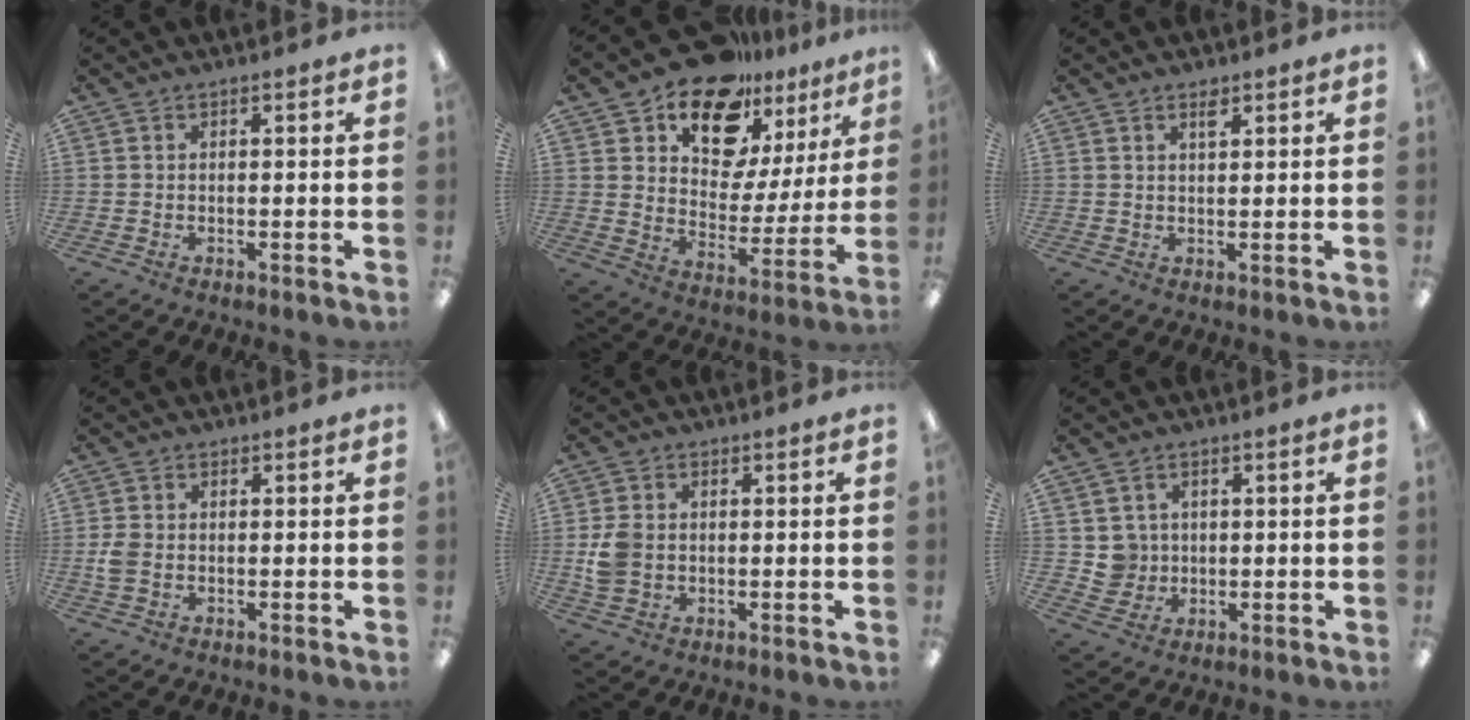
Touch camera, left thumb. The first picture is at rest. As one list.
[{"total": 17.0, "force": [13.5, 8.5, 5.6], "torque": [-0.106, -0.102, 0.245]}, {"total": 2.1, "force": [1.6, 0.7, 1.1], "torque": [-0.018, -0.002, 0.027]}, {"total": 3.3, "force": [-0.4, 2.4, 2.3], "torque": [-0.054, 0.001, -0.010]}, {"total": 6.2, "force": [-0.2, 5.0, 3.7], "torque": [-0.072, 0.007, -0.001]}, {"total": 4.5, "force": [1.0, 4.4, 0.1], "torque": [-0.002, 0.004, 0.019]}]